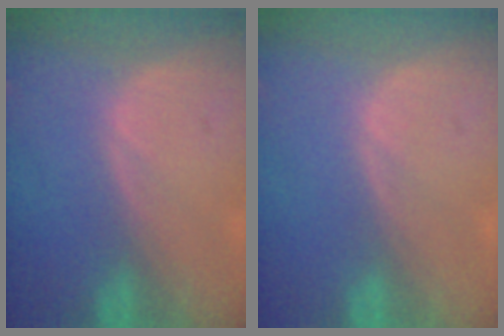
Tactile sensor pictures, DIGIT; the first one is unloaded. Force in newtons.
{"total": 0.0}